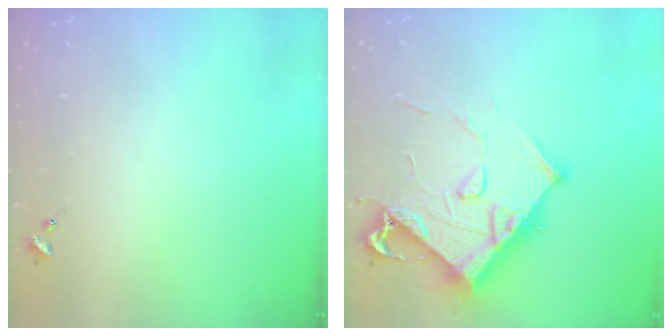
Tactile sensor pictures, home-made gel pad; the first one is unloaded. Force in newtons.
{"total": 13.1, "press": 13.1, "slide": 1.4}